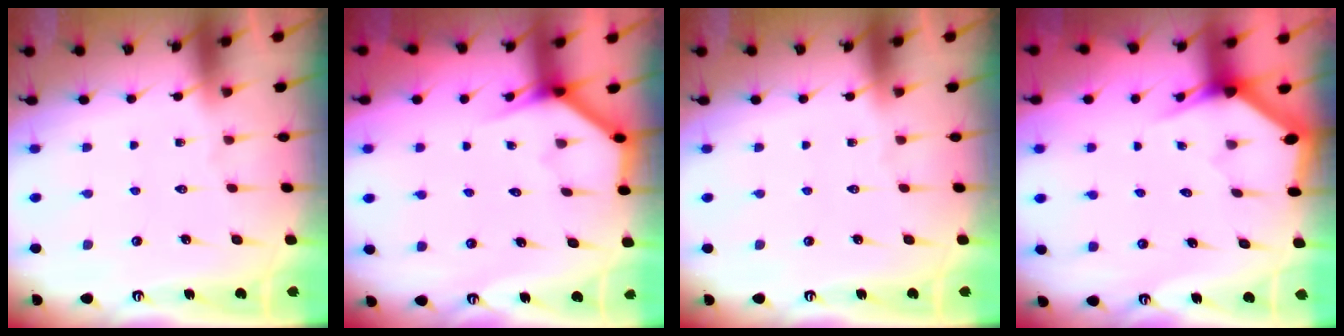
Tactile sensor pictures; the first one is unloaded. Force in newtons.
{"total": 3.7, "press": 3.7, "slide": 0.3}
{"total": 0.0}
{"total": 2.9, "press": 2.9, "slide": 0.1}